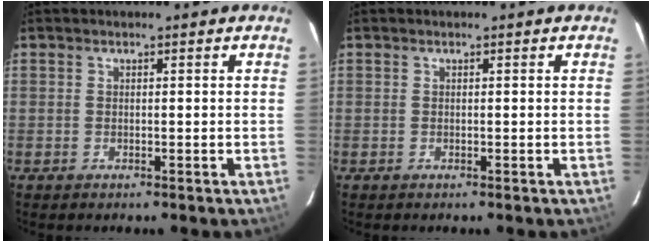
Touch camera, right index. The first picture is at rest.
{"total": 0.0}